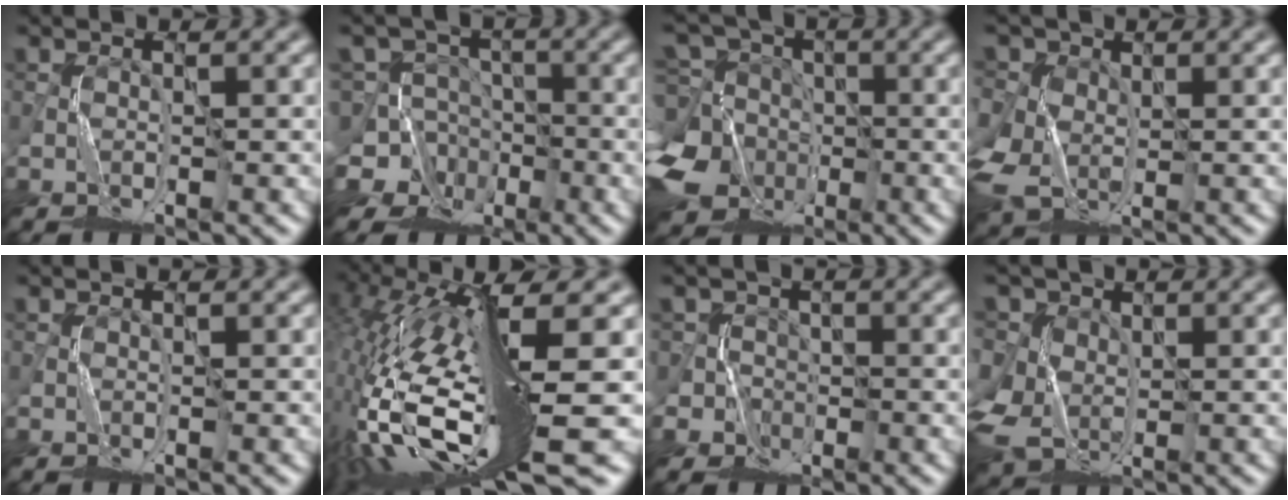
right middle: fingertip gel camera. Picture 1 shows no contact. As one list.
[{"total": 9.5, "force": [-4.4, 8.4, 1.1], "torque": [-0.017, -0.002, -0.099]}, {"total": 11.9, "force": [-4.6, 9.8, 4.8], "torque": [-0.133, -0.027, -0.085]}, {"total": 6.1, "force": [-0.3, 5.2, 3.2], "torque": [-0.103, -0.014, 0.002]}, {"total": 0.0}, {"total": 16.1, "force": [-2.4, 4.2, 15.3], "torque": [-0.332, -0.028, -0.017]}, {"total": 2.8, "force": [-1.1, 2.3, -1.3], "torque": [0.054, 0.003, -0.023]}, {"total": 5.5, "force": [0.6, 4.9, 2.4], "torque": [-0.089, -0.006, 0.021]}]